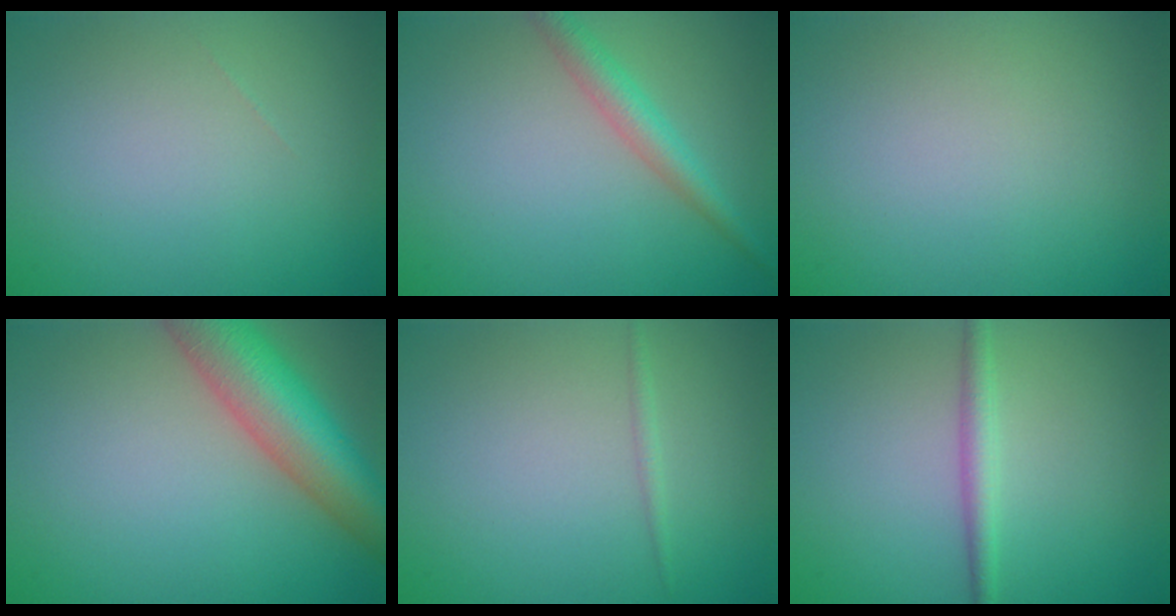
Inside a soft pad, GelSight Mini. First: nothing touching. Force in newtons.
{"total": 2.7, "press": 2.7, "slide": 0.1}
{"total": 0.0}
{"total": 8.5, "press": 8.5, "slide": 0.4}
{"total": 0.7, "press": 0.7, "slide": 0.1}
{"total": 2.0, "press": 2.0, "slide": 0.0}